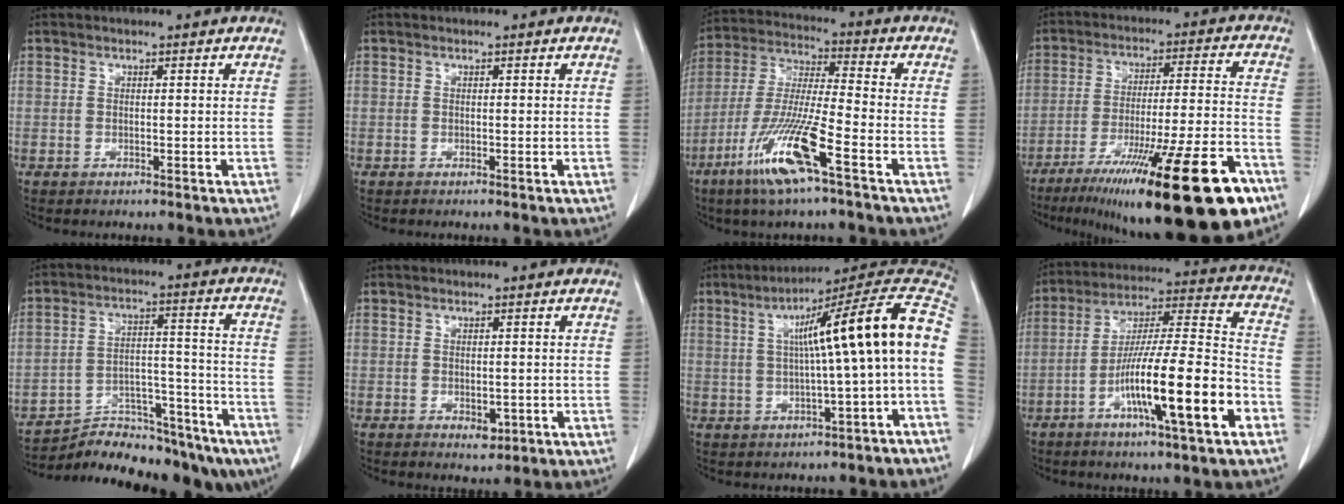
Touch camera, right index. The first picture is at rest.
{"total": 0.0}
{"total": 13.8, "force": [-7.2, 0.4, 11.8], "torque": [-0.244, -0.026, -0.140]}
{"total": 25.2, "force": [-16.1, 1.4, 19.4], "torque": [-0.241, -0.027, -0.259]}
{"total": 18.7, "force": [-16.9, 5.9, 5.4], "torque": [-0.069, 0.041, -0.244]}
{"total": 2.3, "force": [-0.7, 1.3, 1.7], "torque": [-0.024, -0.002, -0.002]}
{"total": 16.3, "force": [0.9, -0.2, 16.3], "torque": [-0.224, 0.044, 0.009]}
{"total": 18.1, "force": [-7.4, 1.0, 16.5], "torque": [-0.282, -0.007, -0.125]}